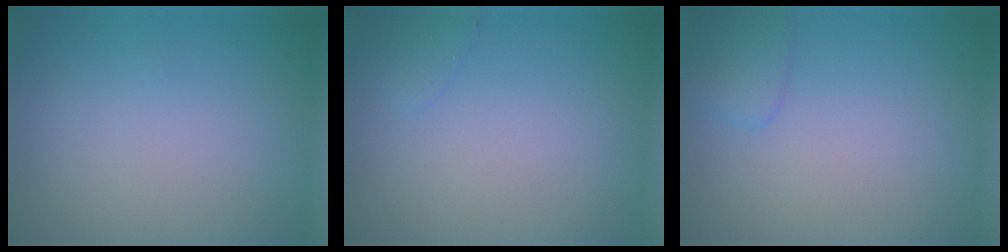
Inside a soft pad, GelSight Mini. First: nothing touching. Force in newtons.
{"total": 0.8, "press": 0.8, "slide": 0.1}
{"total": 1.6, "press": 1.6, "slide": 0.1}